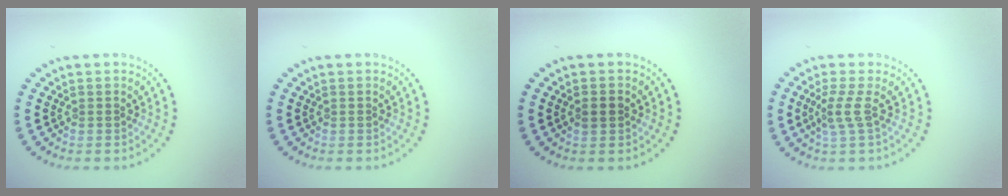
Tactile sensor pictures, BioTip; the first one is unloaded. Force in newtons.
{"total": 0.0}
{"total": 1.5, "press": 1.5, "slide": 0.1}
{"total": 2.0, "press": 1.4, "slide": 1.5}